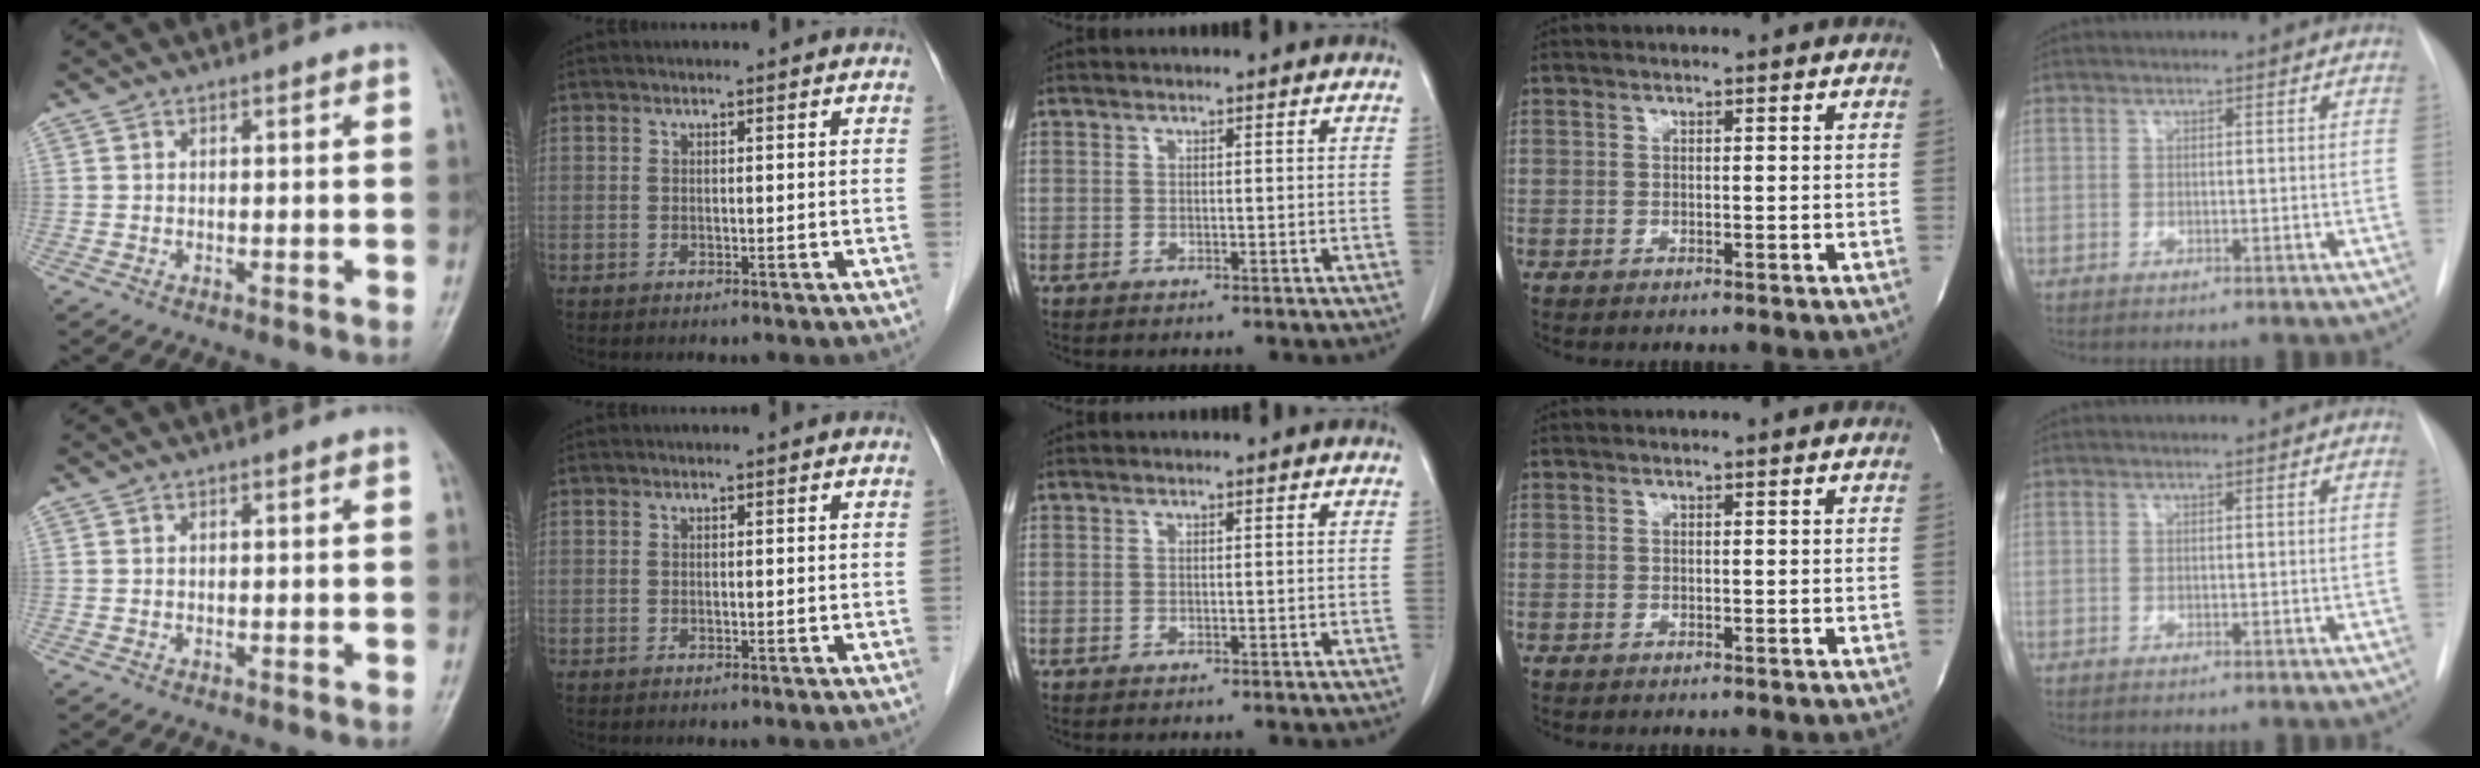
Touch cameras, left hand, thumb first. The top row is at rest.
{}